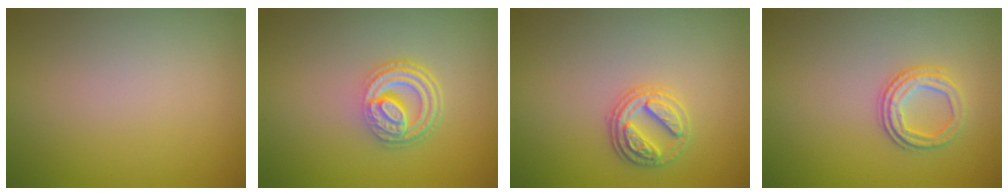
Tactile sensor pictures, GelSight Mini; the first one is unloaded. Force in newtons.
{"total": 4.7, "press": 3.3, "slide": 3.3}
{"total": 2.6, "press": 2.6, "slide": 0.5}
{"total": 2.7, "press": 2.3, "slide": 1.4}